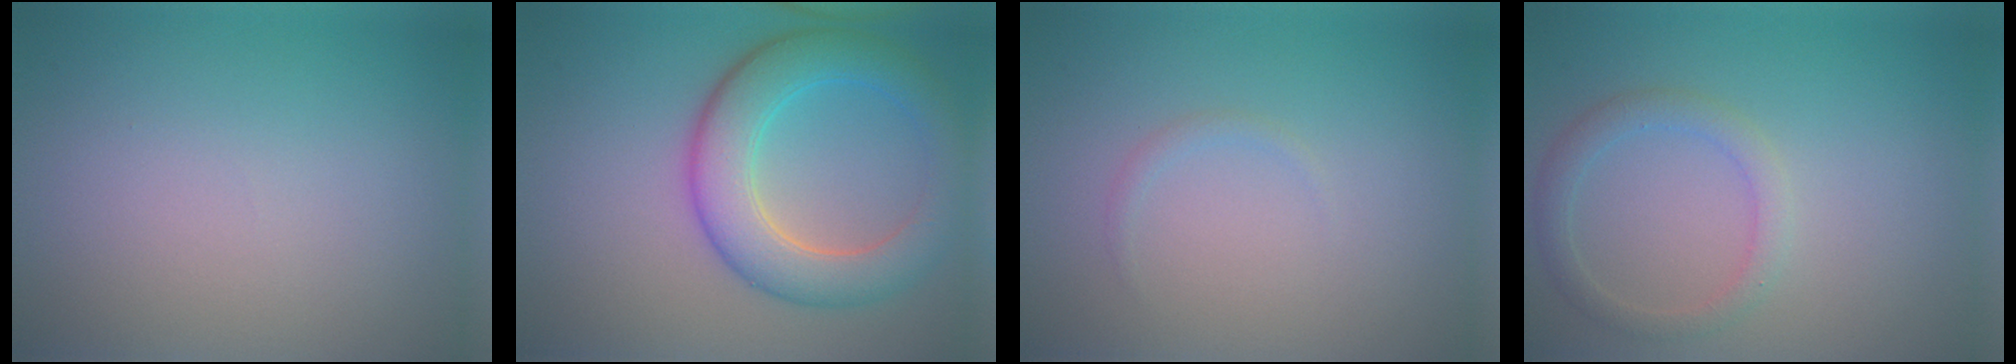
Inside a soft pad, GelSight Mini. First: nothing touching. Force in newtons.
{"total": 6.6, "press": 6.6, "slide": 0.3}
{"total": 0.6, "press": 0.6, "slide": 0.0}
{"total": 2.1, "press": 2.1, "slide": 0.1}